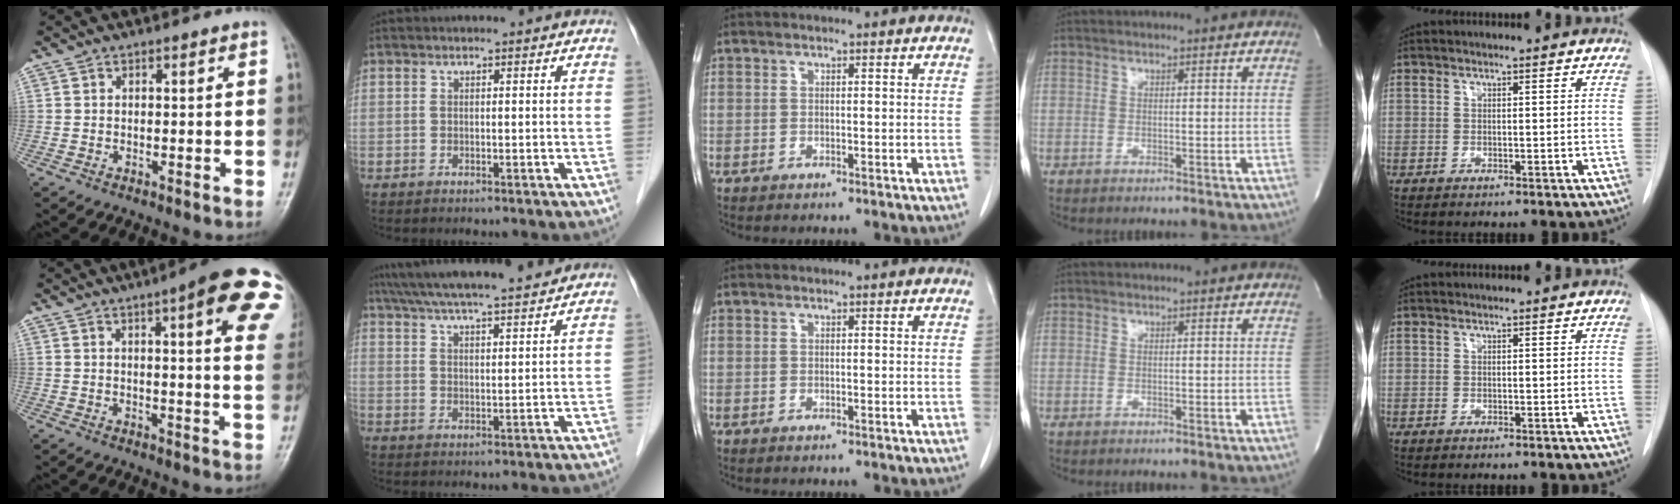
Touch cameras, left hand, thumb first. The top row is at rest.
{"thumb": {"total": 18.4, "force": [7.8, 3.7, 16.2], "torque": [-0.188, -0.016, 0.087]}, "index": {"total": 17.9, "force": [15.9, 1.4, 8.1], "torque": [-0.143, 0.036, 0.238]}}